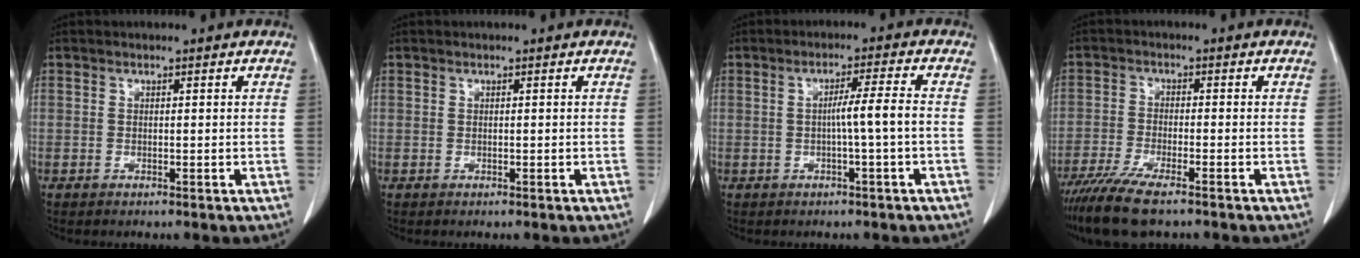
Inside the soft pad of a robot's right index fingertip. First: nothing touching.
{"total": 0.0}
{"total": 4.9, "force": [-0.6, -0.3, 4.8], "torque": [-0.082, 0.010, -0.008]}
{"total": 9.7, "force": [-7.1, 2.3, 6.2], "torque": [-0.117, -0.024, -0.120]}